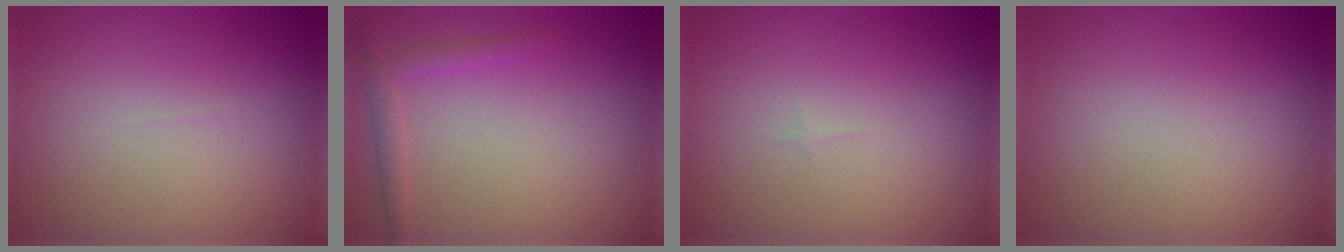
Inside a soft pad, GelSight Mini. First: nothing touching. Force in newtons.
{"total": 2.0, "press": 2.0, "slide": 0.1}
{"total": 0.0}
{"total": 0.0}